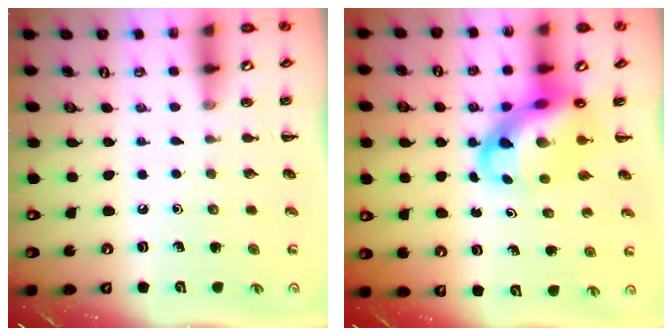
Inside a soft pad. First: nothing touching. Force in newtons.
{"total": 9.1, "press": 8.6, "slide": 2.8}